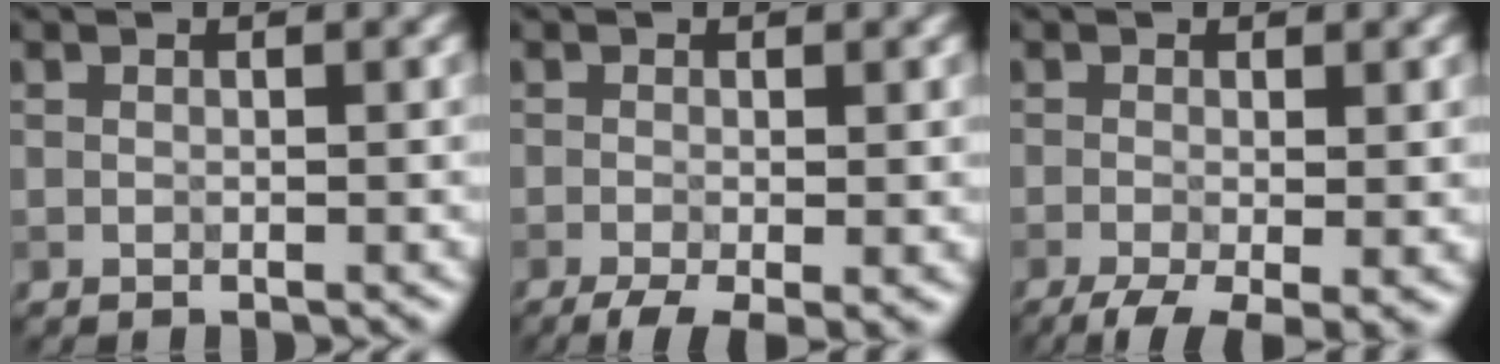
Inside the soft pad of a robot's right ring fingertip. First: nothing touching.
{"total": 3.9, "force": [-1.8, 1.0, 3.3], "torque": [-0.056, -0.009, -0.031]}
{"total": 5.2, "force": [-2.3, 1.5, 4.4], "torque": [-0.076, -0.012, -0.036]}